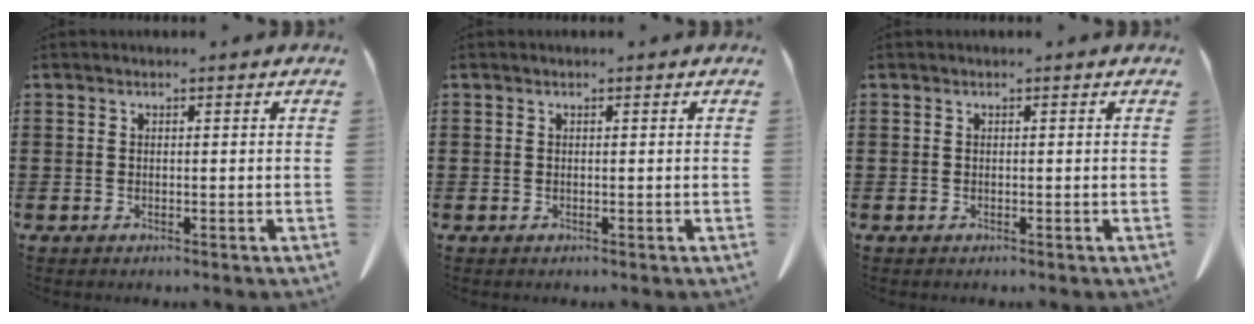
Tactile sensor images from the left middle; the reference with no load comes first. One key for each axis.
{"total": 0.0}
{"total": 0.0}